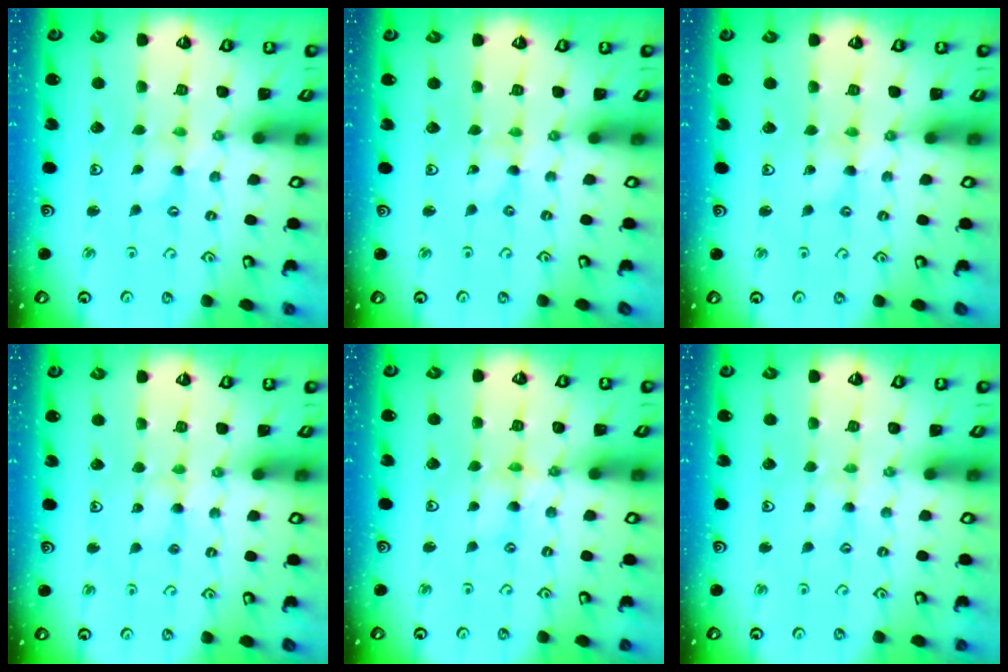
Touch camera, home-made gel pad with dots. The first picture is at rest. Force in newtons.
{"total": 0.0}
{"total": 0.0}
{"total": 2.9, "press": 2.9, "slide": 0.3}
{"total": 1.7, "press": 1.7, "slide": 0.2}
{"total": 2.6, "press": 2.6, "slide": 0.4}